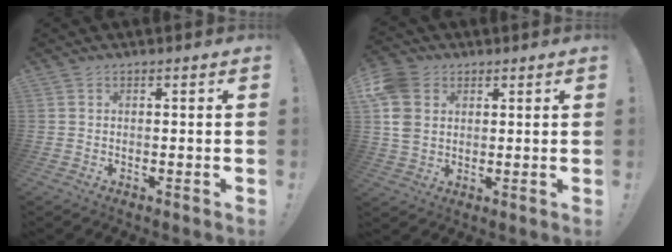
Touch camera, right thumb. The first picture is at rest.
{"total": 10.4, "force": [2.7, 8.3, 5.7], "torque": [-0.125, -0.005, 0.055]}